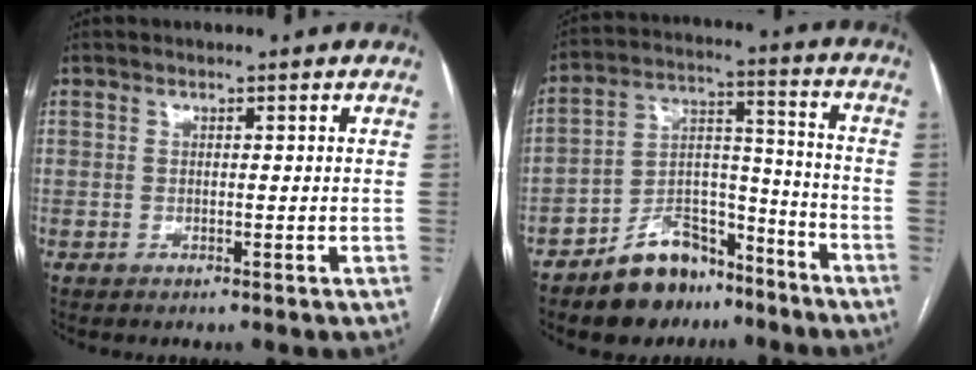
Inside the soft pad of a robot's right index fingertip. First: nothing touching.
{"total": 12.1, "force": [-9.1, 6.1, 5.2], "torque": [-0.088, 0.038, -0.153]}